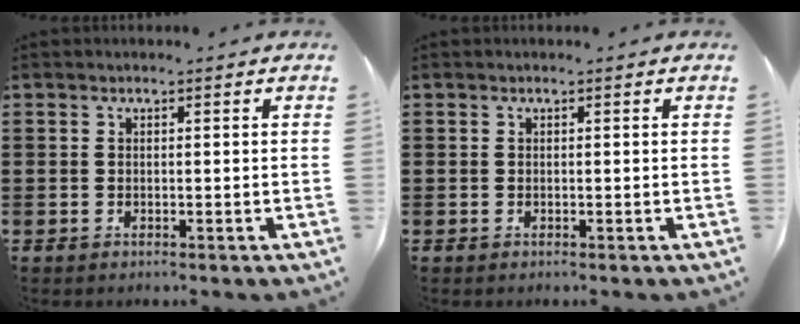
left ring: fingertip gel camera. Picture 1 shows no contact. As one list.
[{"total": 0.0}]